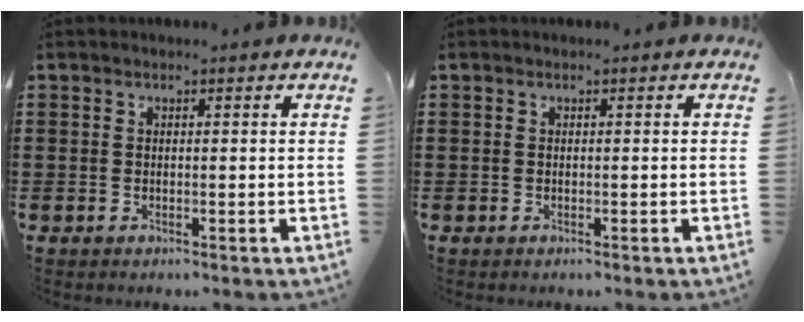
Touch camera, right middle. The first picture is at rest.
{"total": 0.0}